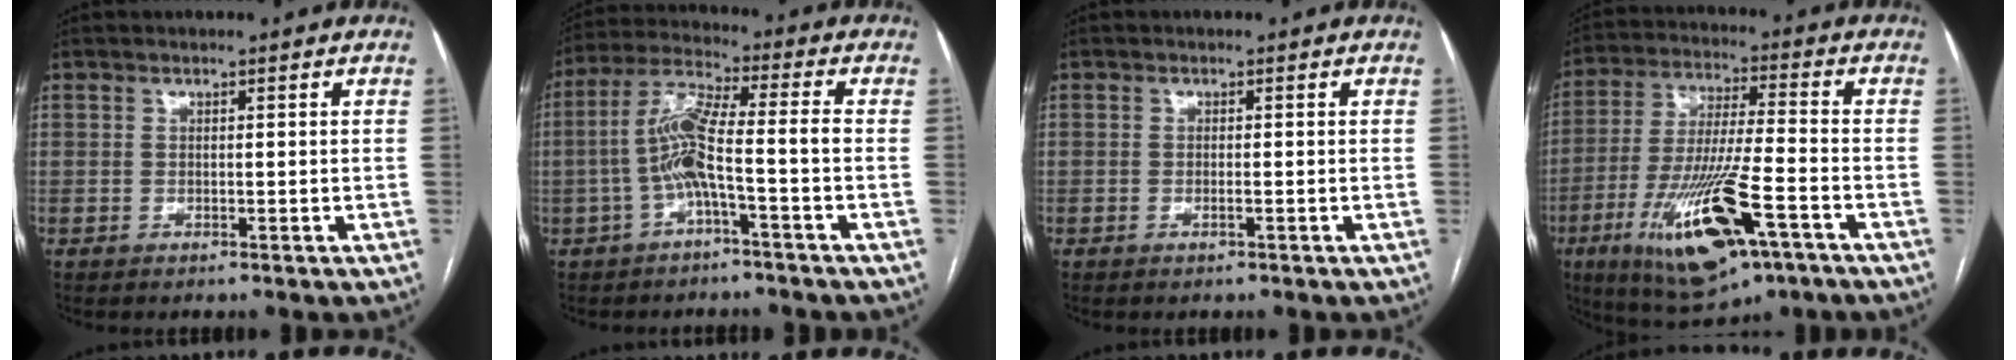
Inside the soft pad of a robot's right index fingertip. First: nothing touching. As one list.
[{"total": 8.1, "force": [-2.1, 0.4, 7.8], "torque": [-0.163, 0.027, -0.043]}, {"total": 0.6, "force": [-0.2, 0.1, 0.6], "torque": [-0.013, 0.001, 0.000]}, {"total": 18.1, "force": [-8.3, 3.3, 15.8], "torque": [-0.318, -0.033, -0.135]}]